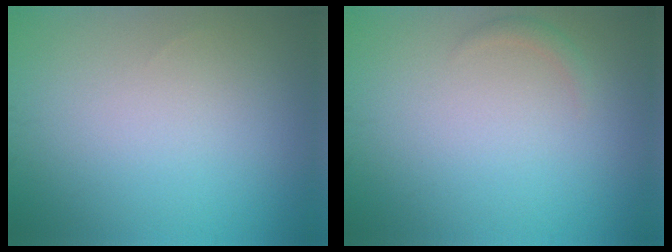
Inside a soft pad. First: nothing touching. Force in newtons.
{"total": 0.8, "press": 0.8, "slide": 0.1}